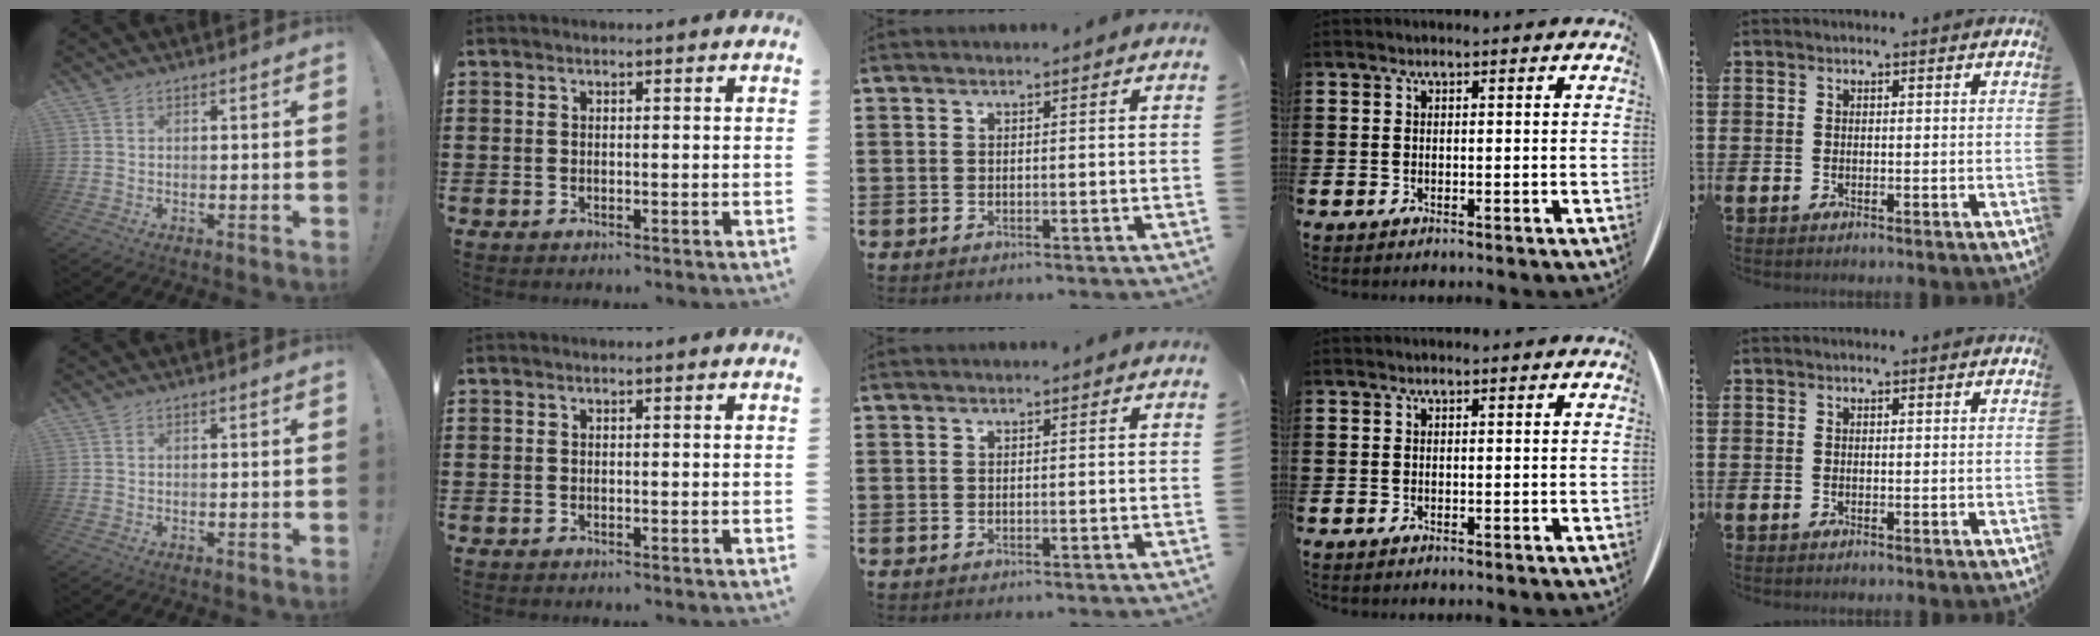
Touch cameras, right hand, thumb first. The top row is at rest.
{}